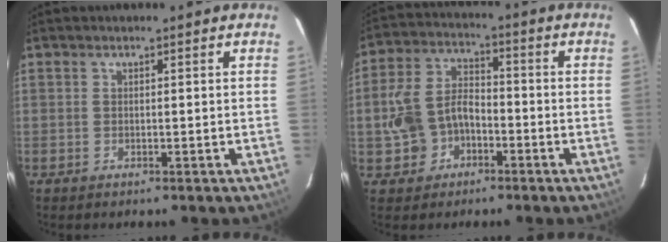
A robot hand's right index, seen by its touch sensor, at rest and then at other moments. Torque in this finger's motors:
{"motor_torque": [0.31, -0.08, 0.39, 0.07]}